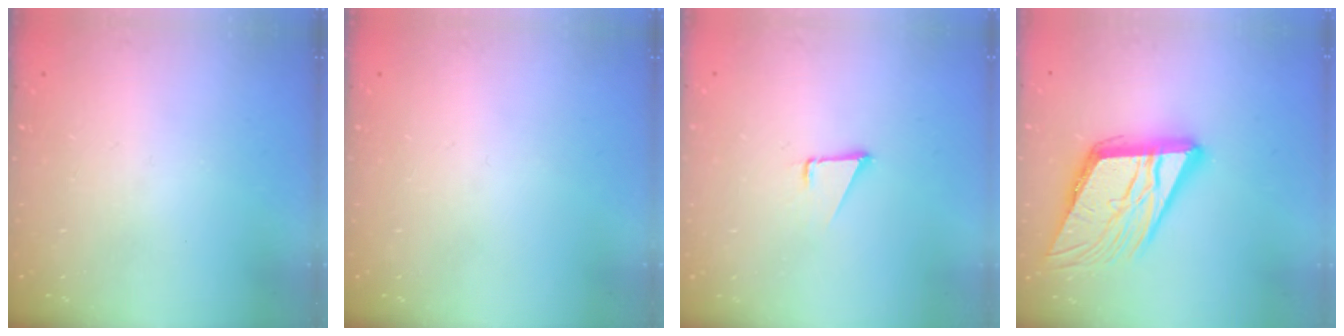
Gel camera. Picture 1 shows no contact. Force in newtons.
{"total": 0.0}
{"total": 1.7, "press": 1.7, "slide": 0.1}
{"total": 20.0, "press": 19.7, "slide": 3.6}